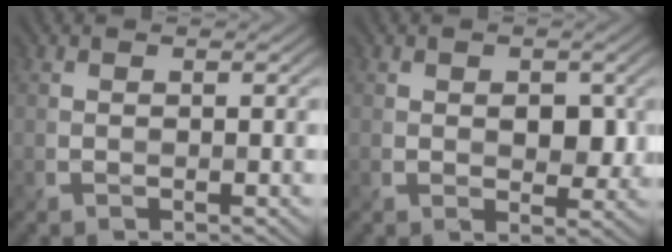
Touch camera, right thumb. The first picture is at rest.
{"total": 3.4, "force": [0.5, 2.4, 2.4], "torque": [-0.046, -0.008, 0.014]}